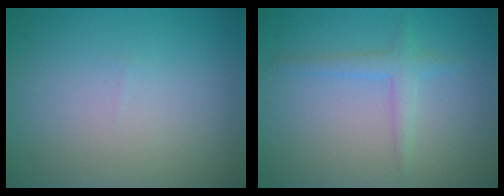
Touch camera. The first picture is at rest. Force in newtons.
{"total": 1.8, "press": 1.8, "slide": 0.2}